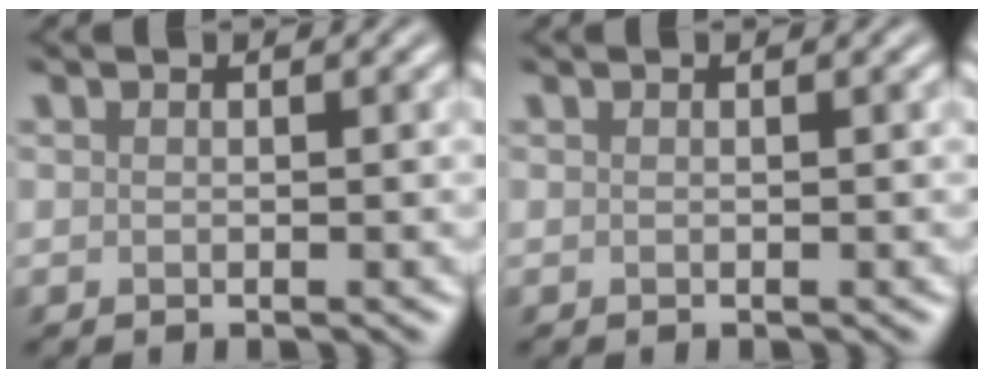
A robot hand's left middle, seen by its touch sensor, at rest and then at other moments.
{"total": 0.0}